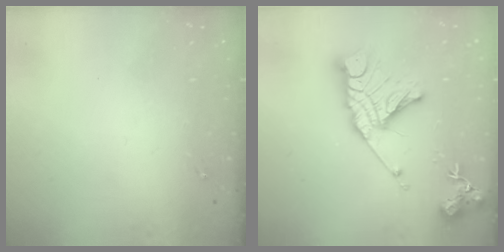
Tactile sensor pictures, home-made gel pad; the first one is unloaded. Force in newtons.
{"total": 19.1, "press": 19.0, "slide": 1.8}